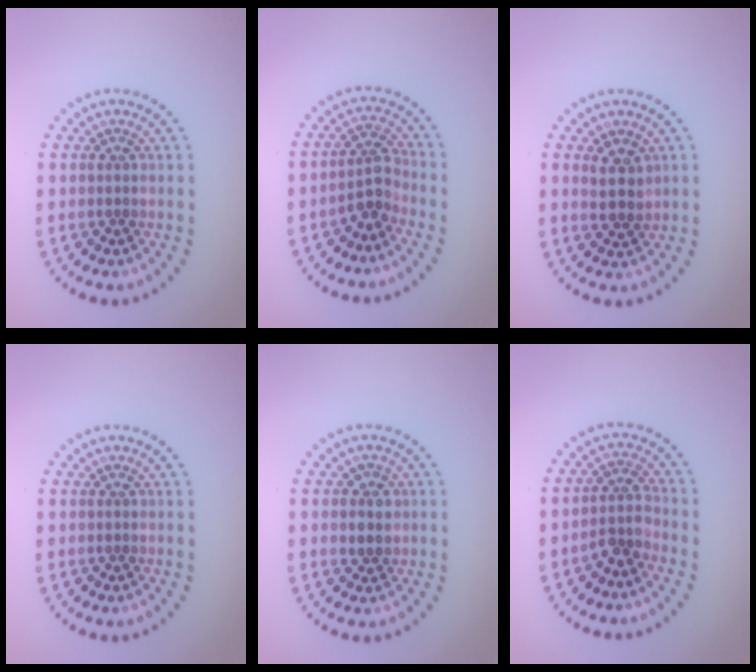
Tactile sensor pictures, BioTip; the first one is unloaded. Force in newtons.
{"total": 2.5, "press": 2.1, "slide": 1.4}
{"total": 2.4, "press": 2.1, "slide": 1.0}
{"total": 0.0}
{"total": 1.6, "press": 1.6, "slide": 0.5}
{"total": 2.5, "press": 2.0, "slide": 1.6}